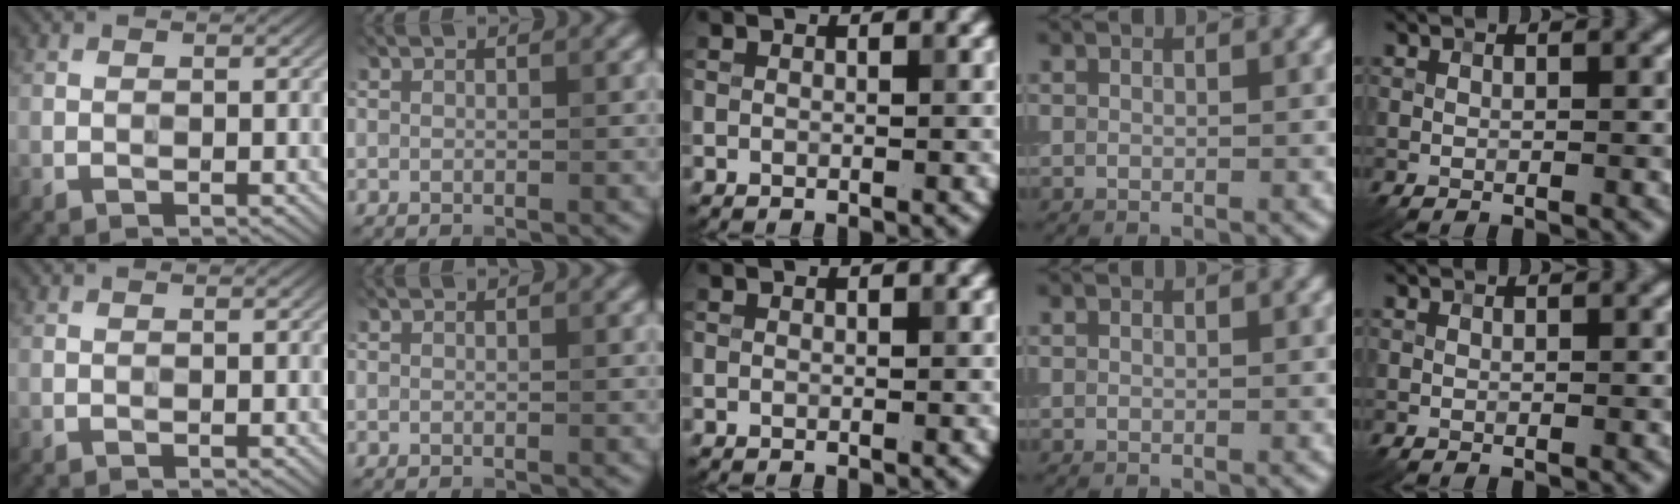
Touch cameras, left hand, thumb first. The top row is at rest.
{}